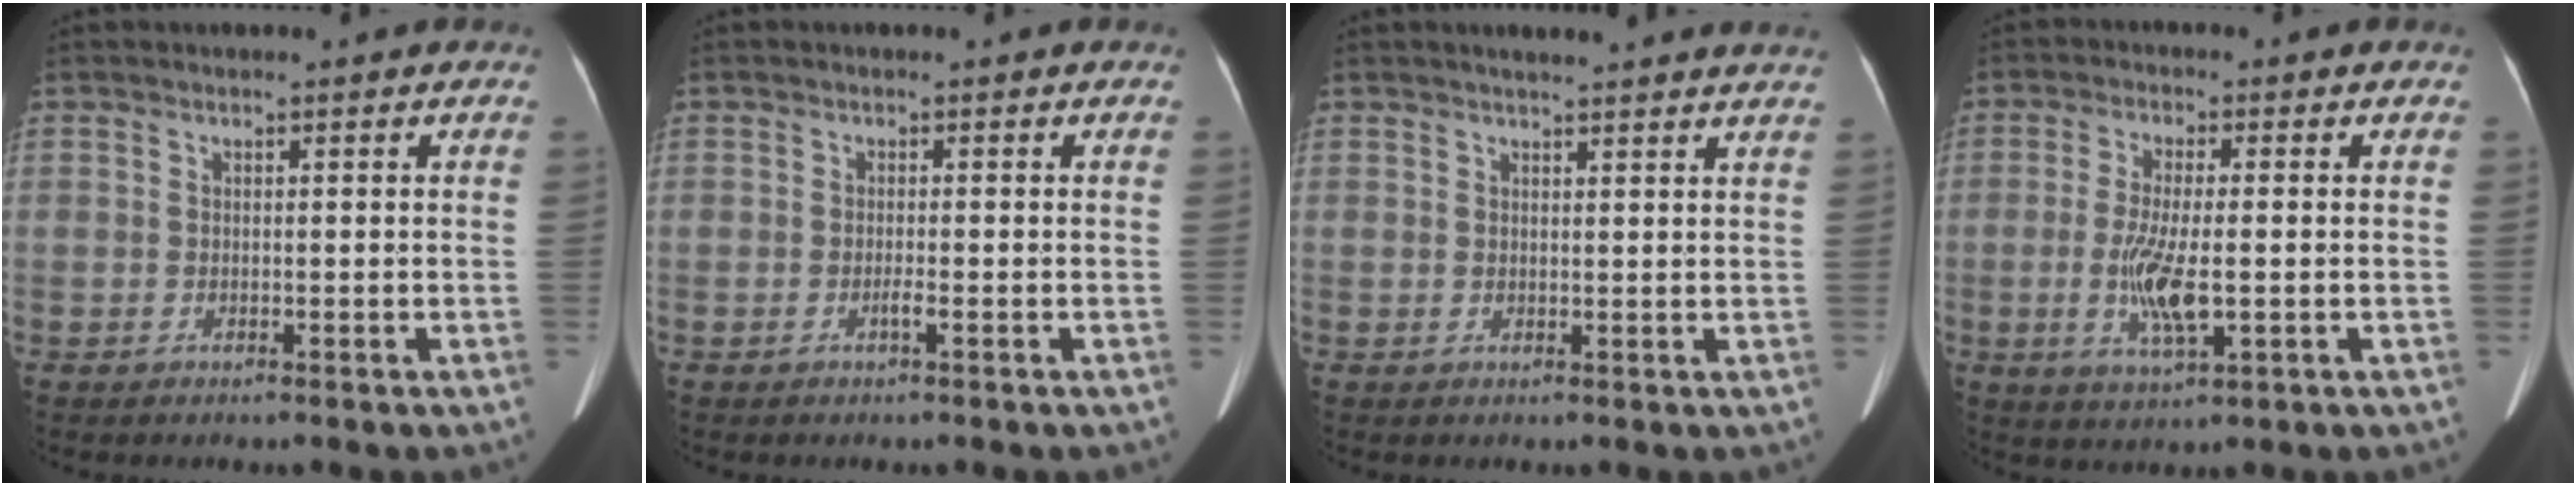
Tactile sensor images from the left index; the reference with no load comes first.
{"total": 0.9, "force": [-0.5, -0.1, 0.8], "torque": [-0.017, 0.000, -0.007]}
{"total": 8.5, "force": [7.8, 0.2, 3.4], "torque": [-0.043, 0.015, 0.079]}
{"total": 7.8, "force": [-1.5, 1.7, 7.4], "torque": [-0.153, -0.011, -0.027]}